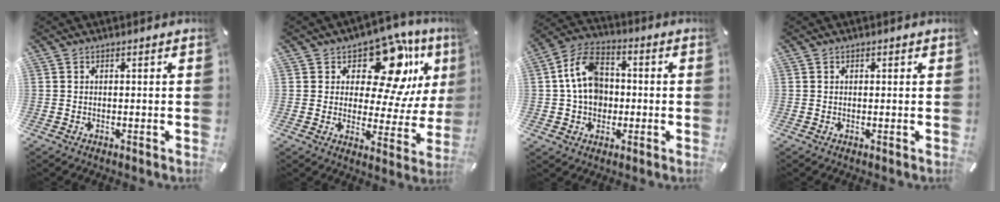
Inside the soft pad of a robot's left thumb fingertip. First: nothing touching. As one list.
[{"total": 16.1, "force": [9.5, 8.7, 9.6], "torque": [-0.135, -0.070, 0.162]}, {"total": 11.4, "force": [0.1, 9.2, 6.8], "torque": [-0.148, 0.024, 0.005]}, {"total": 0.5, "force": [0.2, 0.5, 0.1], "torque": [-0.002, 0.003, 0.003]}]